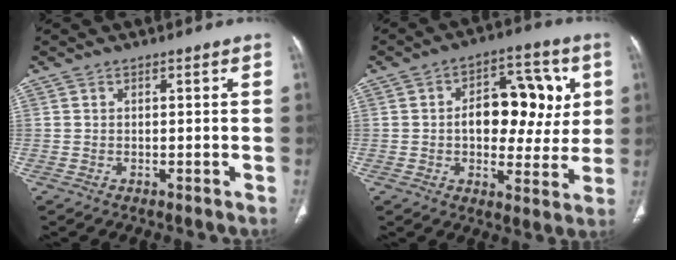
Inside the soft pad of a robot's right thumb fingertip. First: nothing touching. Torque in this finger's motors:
{"motor_torque": [0.00, 0.07, 0.59, 0.16, 0.06]}